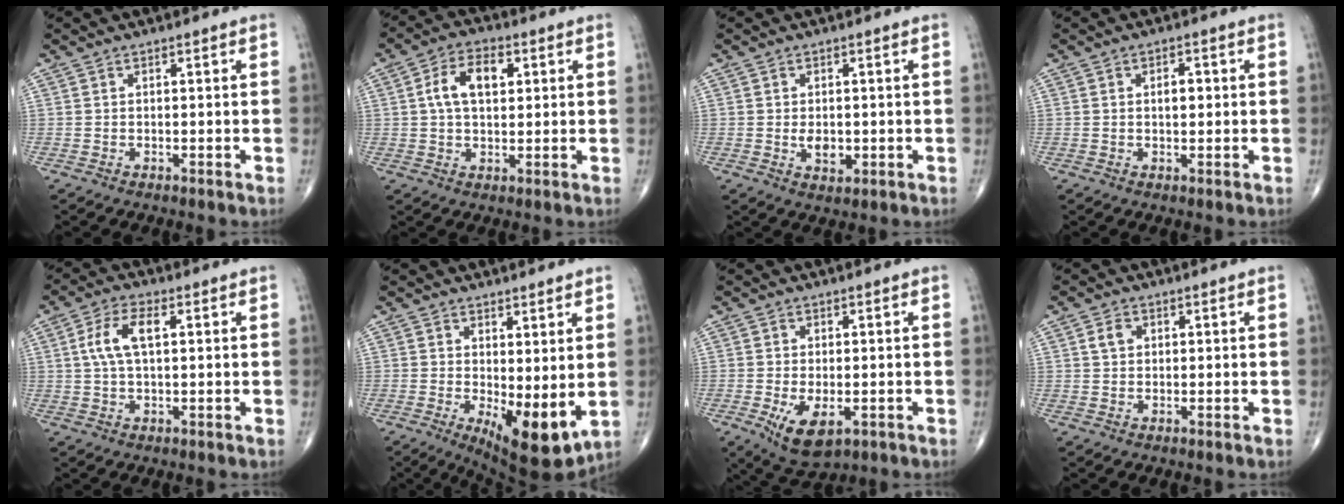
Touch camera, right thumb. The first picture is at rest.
{"total": 8.2, "force": [1.9, 4.8, 6.4], "torque": [-0.105, 0.012, 0.030]}
{"total": 3.3, "force": [-0.3, 2.1, 2.6], "torque": [-0.034, -0.004, -0.001]}
{"total": 2.6, "force": [0.2, 1.5, 2.1], "torque": [-0.024, 0.003, 0.003]}
{"total": 6.6, "force": [1.4, 2.9, 5.8], "torque": [-0.124, 0.013, 0.027]}
{"total": 9.9, "force": [-0.7, 3.7, 9.2], "torque": [-0.132, -0.026, 0.002]}
{"total": 7.2, "force": [-2.3, 3.5, 5.8], "torque": [-0.098, -0.011, -0.030]}
{"total": 2.4, "force": [0.7, 1.9, 1.4], "torque": [-0.020, 0.004, 0.013]}